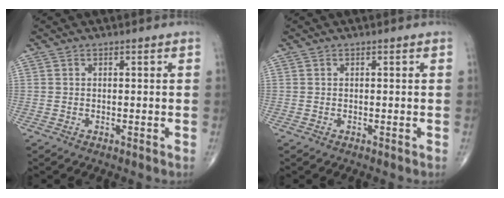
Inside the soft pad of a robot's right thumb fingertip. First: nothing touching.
{"total": 0.0}